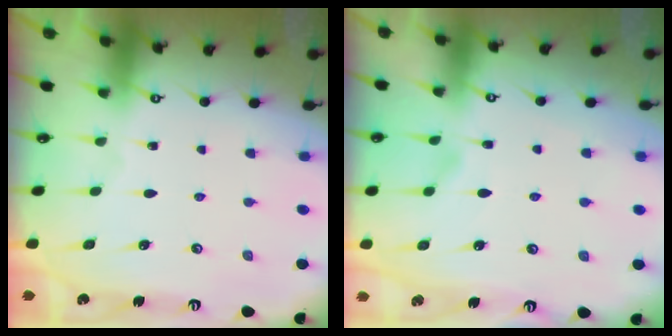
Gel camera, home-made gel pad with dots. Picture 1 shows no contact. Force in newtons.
{"total": 1.1, "press": 0.6, "slide": 0.9}